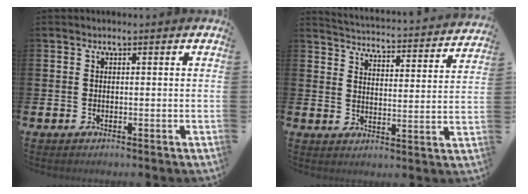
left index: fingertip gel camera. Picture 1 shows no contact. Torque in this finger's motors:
{"motor_torque": [0.48, -0.59, -0.01, 0.00]}